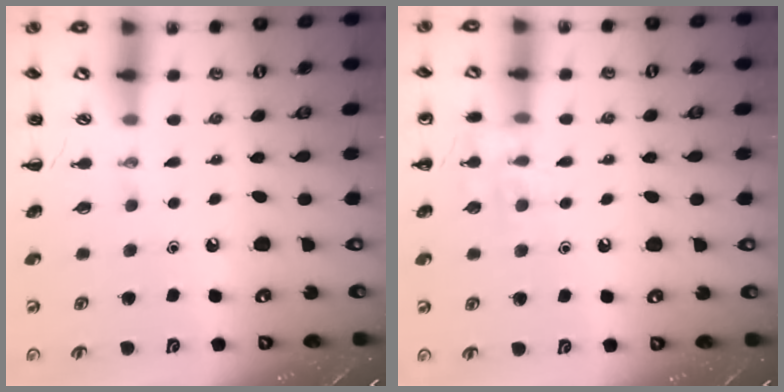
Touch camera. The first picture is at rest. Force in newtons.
{"total": 7.6, "press": 7.5, "slide": 1.0}